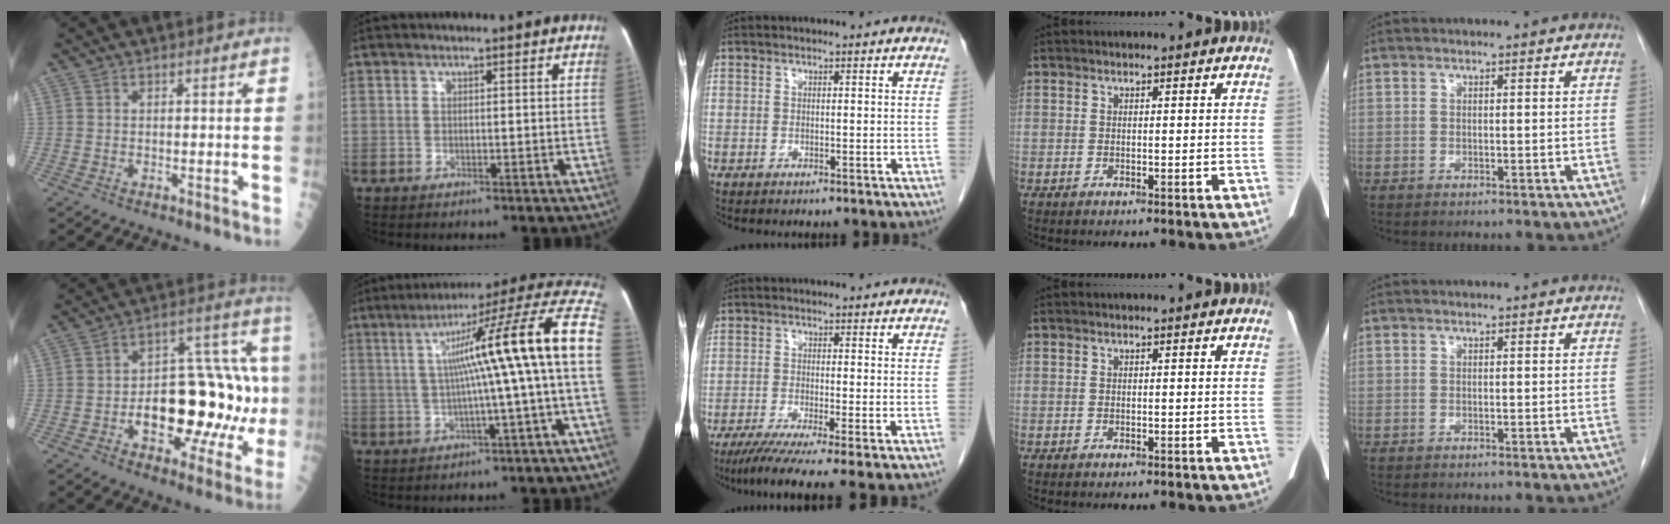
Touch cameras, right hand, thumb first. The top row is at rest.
{"thumb": {"total": 23.9, "force": [-3.0, 11.9, 20.5], "torque": [-0.271, 0.047, -0.029]}, "index": {"total": 18.2, "force": [1.2, -1.0, 18.2], "torque": [-0.233, 0.040, 0.005]}, "middle": {"total": 8.2, "force": [-5.7, -0.4, 5.8], "torque": [-0.093, -0.025, -0.093]}}